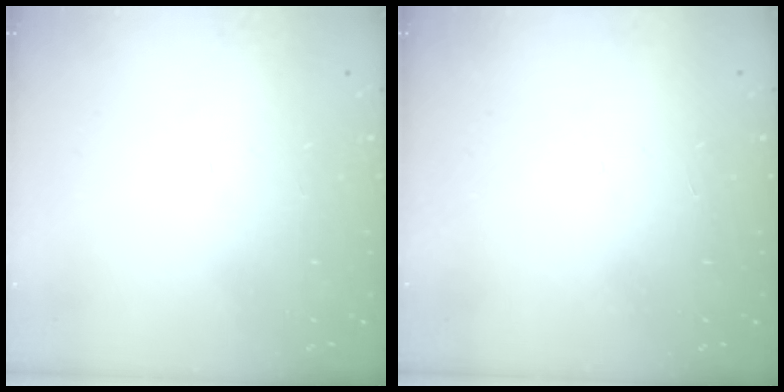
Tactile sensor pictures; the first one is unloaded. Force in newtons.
{"total": 1.7, "press": 1.7, "slide": 0.1}